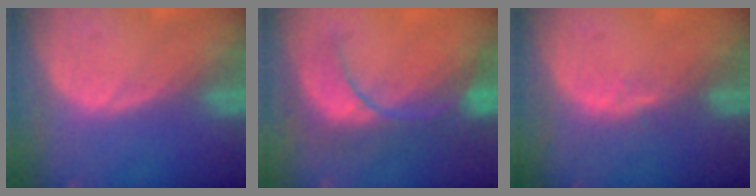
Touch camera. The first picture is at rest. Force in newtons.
{"total": 8.4, "press": 8.2, "slide": 1.8}
{"total": 2.4, "press": 1.8, "slide": 1.5}